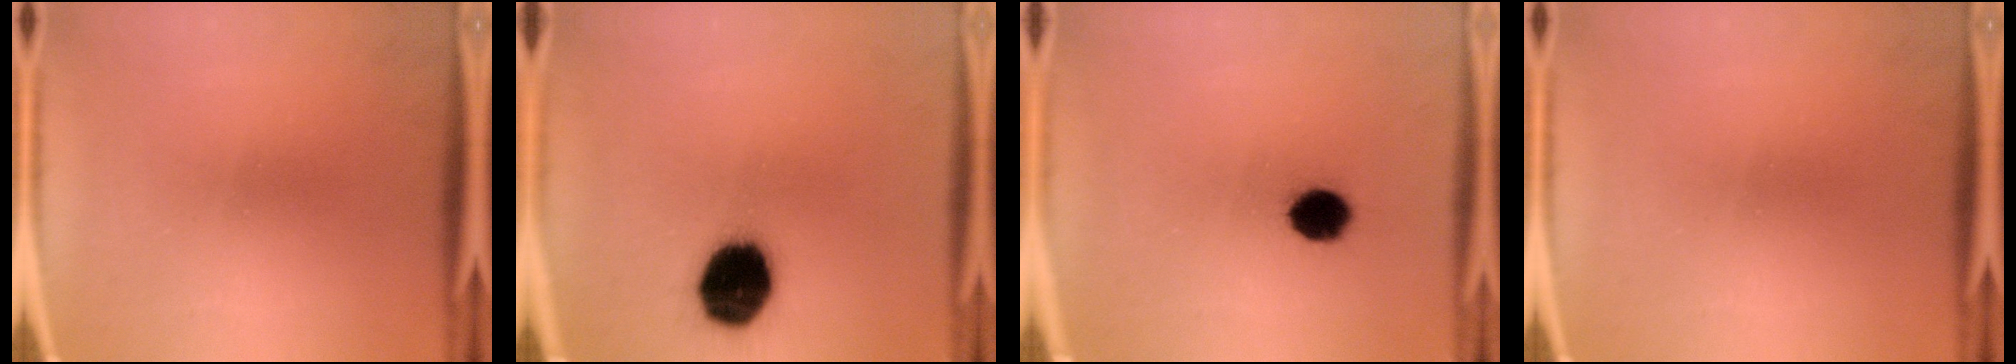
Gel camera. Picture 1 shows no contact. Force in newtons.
{"total": 16.8}
{"total": 7.0}
{"total": 0.0}